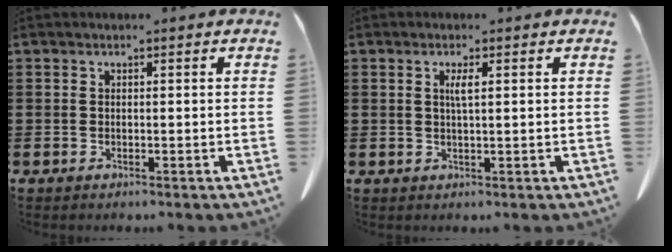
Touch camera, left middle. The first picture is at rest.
{"total": 2.0, "force": [0.6, 0.3, 1.9], "torque": [-0.039, 0.001, 0.009]}